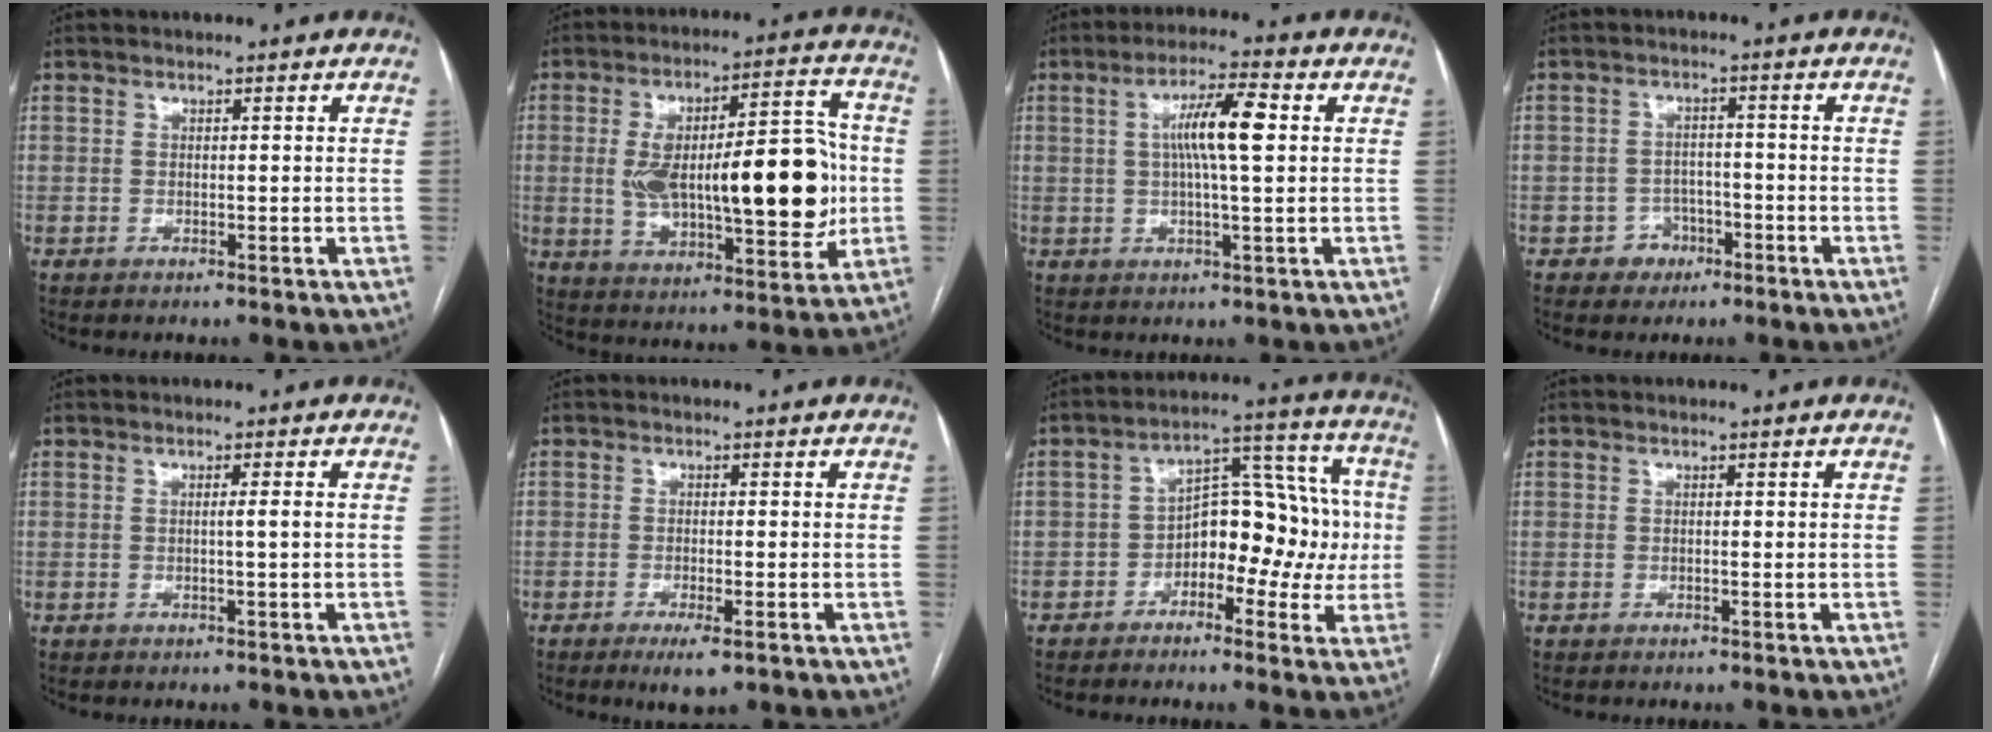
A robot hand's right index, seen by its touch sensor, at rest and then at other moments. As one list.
[{"total": 22.5, "force": [0.1, 7.4, 21.3], "torque": [-0.353, 0.018, 0.015]}, {"total": 8.2, "force": [1.4, 0.8, 8.1], "torque": [-0.149, 0.011, 0.022]}, {"total": 3.7, "force": [-1.9, 3.2, 0.4], "torque": [0.004, 0.015, -0.026]}, {"total": 1.1, "force": [0.0, -0.4, 1.1], "torque": [-0.016, 0.001, -0.002]}, {"total": 3.8, "force": [-2.1, 0.7, 3.1], "torque": [-0.052, -0.008, -0.031]}, {"total": 11.3, "force": [-2.3, 6.6, 8.8], "torque": [-0.111, 0.050, -0.036]}, {"total": 0.0}]